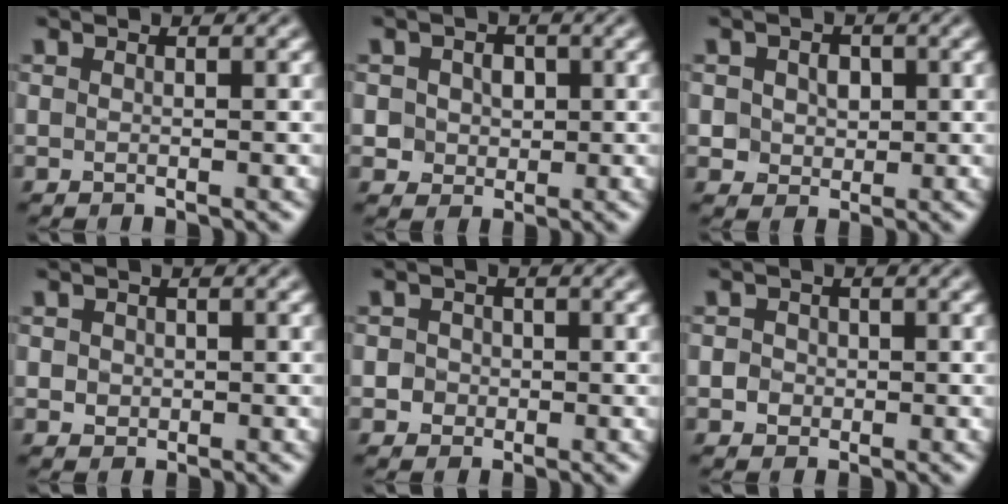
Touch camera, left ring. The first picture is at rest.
{"total": 3.0, "force": [0.5, 2.6, 1.3], "torque": [-0.017, 0.007, 0.005]}
{"total": 2.8, "force": [0.4, 2.3, 1.5], "torque": [-0.024, 0.006, 0.002]}
{"total": 1.1, "force": [0.1, 1.0, 0.4], "torque": [-0.001, -0.004, 0.005]}
{"total": 2.0, "force": [0.1, 1.9, 0.6], "torque": [0.008, 0.004, -0.004]}
{"total": 1.9, "force": [0.1, 1.7, 0.7], "torque": [0.001, 0.005, -0.004]}